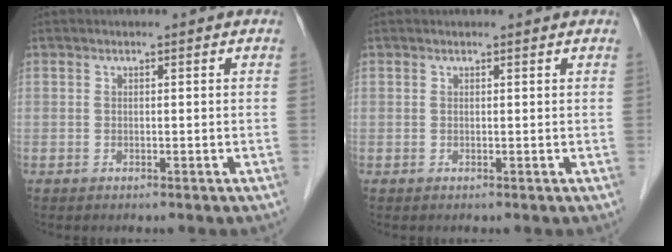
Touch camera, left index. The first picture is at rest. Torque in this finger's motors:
{"motor_torque": [0.29, -0.47, -0.07, 0.00]}